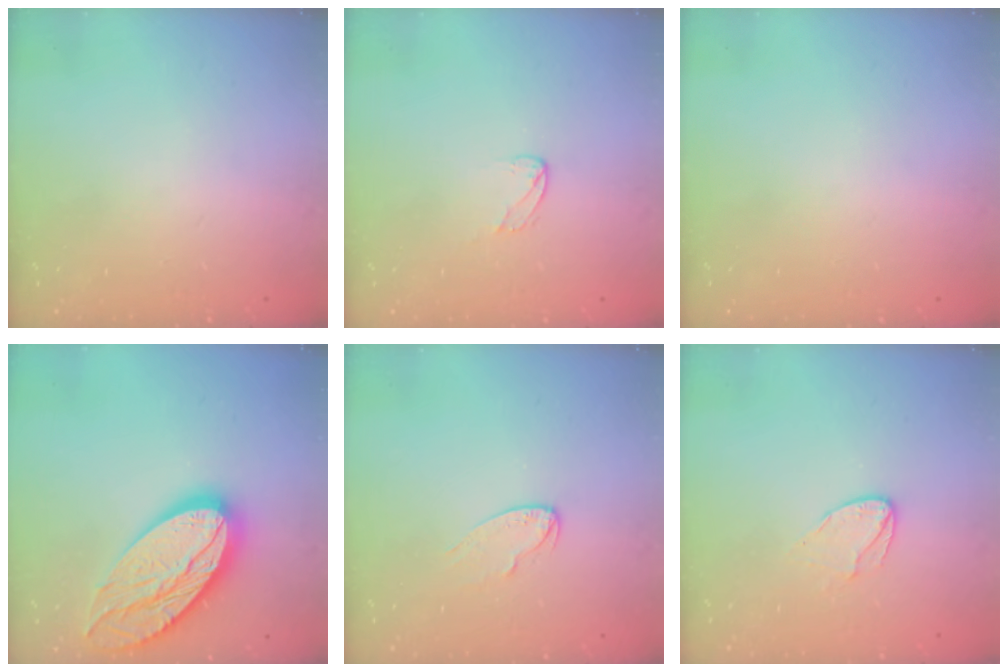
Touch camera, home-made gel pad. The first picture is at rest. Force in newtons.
{"total": 2.4, "press": 2.4, "slide": 0.1}
{"total": 0.0}
{"total": 23.1, "press": 23.0, "slide": 2.0}
{"total": 5.4, "press": 5.3, "slide": 0.6}
{"total": 6.8, "press": 6.8, "slide": 0.6}